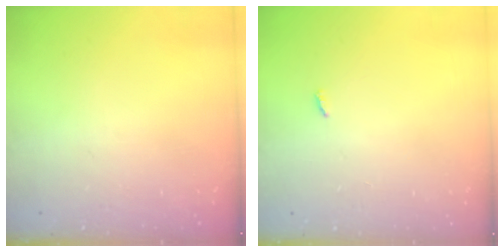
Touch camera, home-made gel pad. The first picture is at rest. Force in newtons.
{"total": 2.3, "press": 2.3, "slide": 0.2}